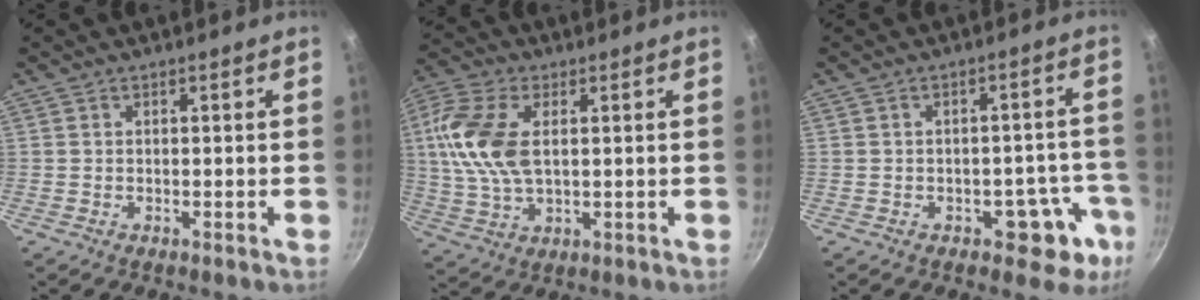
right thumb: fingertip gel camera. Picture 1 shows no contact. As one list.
[{"total": 13.4, "force": [2.3, 7.6, 10.8], "torque": [-0.216, 0.004, 0.039]}, {"total": 8.0, "force": [-3.7, 5.1, 5.0], "torque": [0.003, 0.042, -0.032]}]